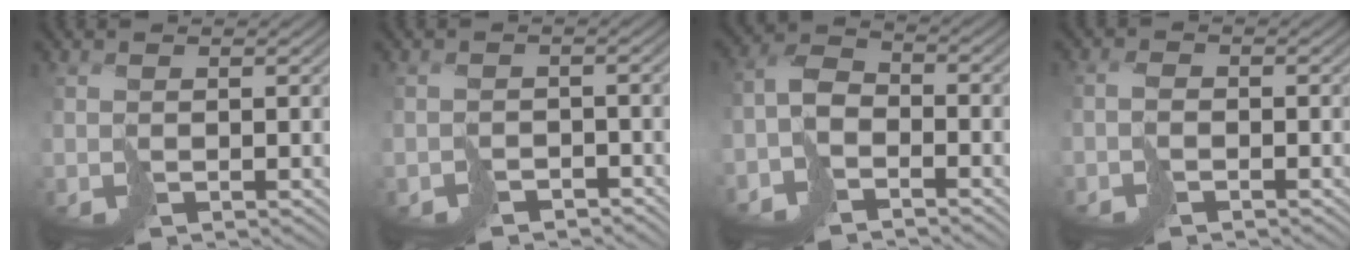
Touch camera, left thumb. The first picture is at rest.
{"total": 2.7, "force": [-2.2, 1.5, 0.6], "torque": [-0.003, -0.005, -0.043]}
{"total": 5.9, "force": [-3.8, 3.0, 3.3], "torque": [-0.074, 0.001, -0.089]}
{"total": 2.1, "force": [-1.3, 1.0, 1.2], "torque": [-0.025, 0.002, -0.033]}